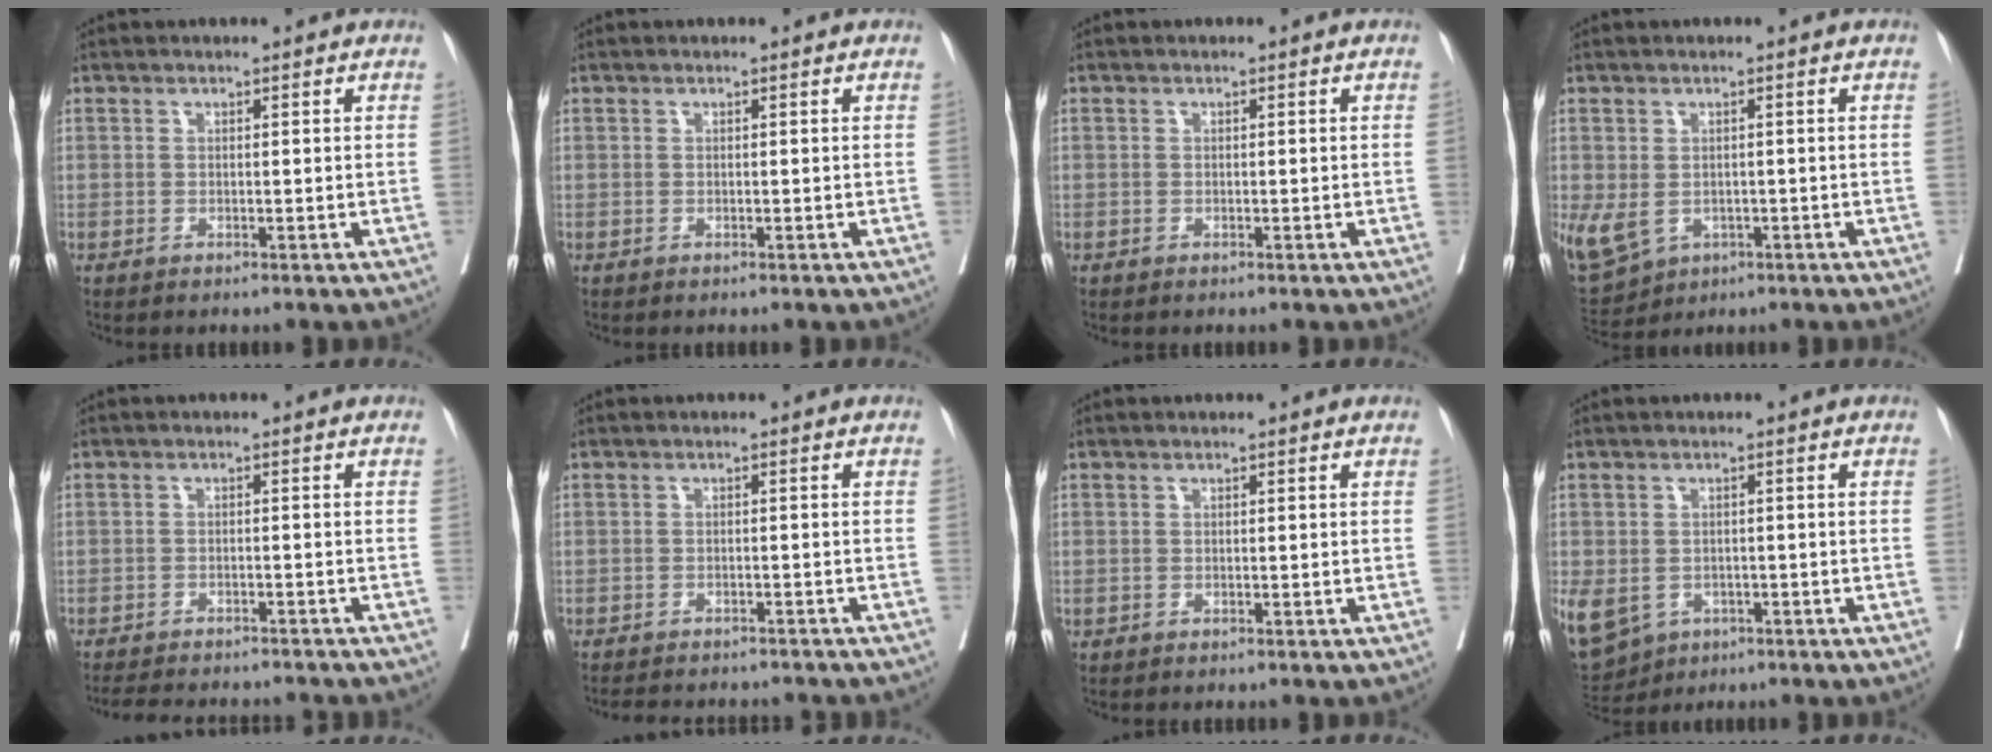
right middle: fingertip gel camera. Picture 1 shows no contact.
{"total": 0.0}
{"total": 0.0}
{"total": 12.2, "force": [-3.9, 9.9, 6.1], "torque": [-0.169, -0.001, -0.047]}
{"total": 12.4, "force": [-11.5, 2.3, 4.1], "torque": [-0.072, -0.005, -0.146]}
{"total": 11.1, "force": [-10.2, 2.7, 3.5], "torque": [-0.058, 0.000, -0.119]}
{"total": 0.0}
{"total": 20.3, "force": [-8.3, 16.4, 8.6], "torque": [-0.300, -0.017, -0.112]}